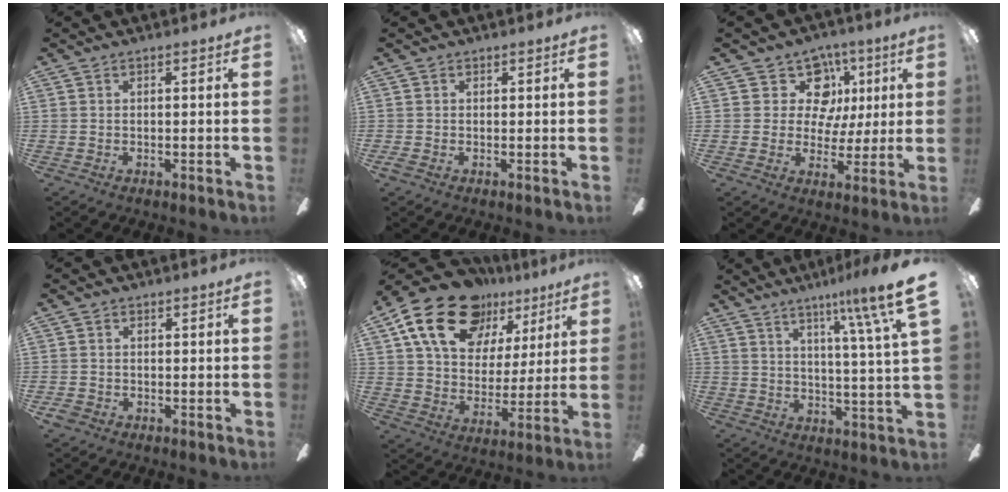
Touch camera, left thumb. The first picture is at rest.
{"total": 0.8, "force": [0.1, 0.8, 0.3], "torque": [-0.006, 0.001, 0.001]}
{"total": 12.2, "force": [4.7, 9.9, 5.4], "torque": [-0.081, -0.011, 0.089]}
{"total": 1.9, "force": [-0.4, 1.8, 0.6], "torque": [-0.008, 0.005, -0.007]}
{"total": 21.2, "force": [13.3, 12.6, 10.7], "torque": [-0.193, -0.066, 0.242]}
{"total": 12.1, "force": [7.7, 0.1, 9.3], "torque": [-0.144, -0.043, 0.114]}